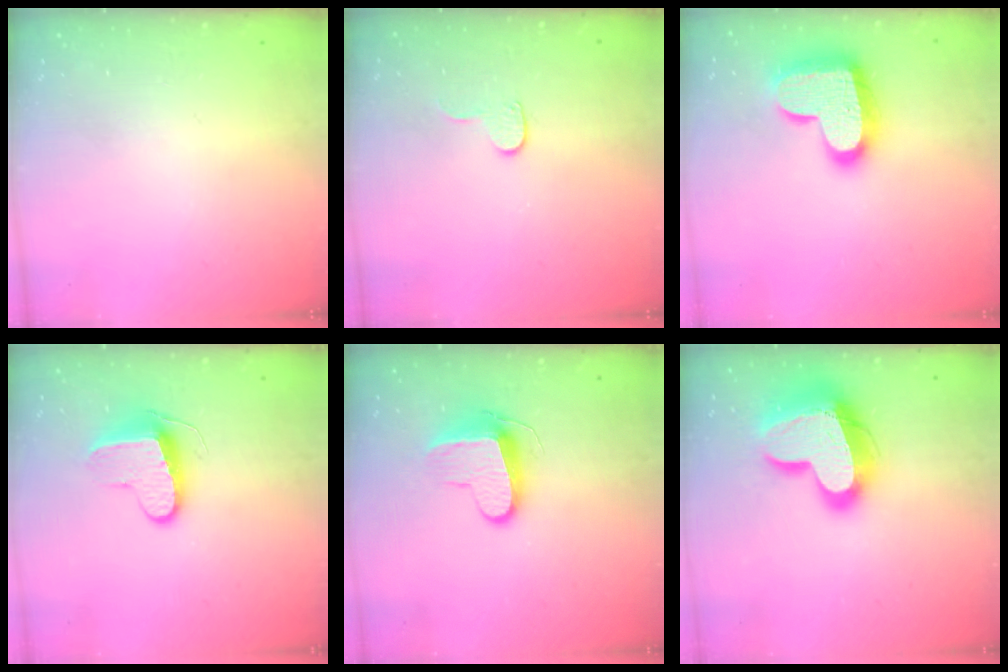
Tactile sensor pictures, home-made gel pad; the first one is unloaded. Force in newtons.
{"total": 5.5, "press": 5.5, "slide": 0.5}
{"total": 19.5, "press": 19.5, "slide": 1.4}
{"total": 9.6, "press": 9.6, "slide": 0.2}
{"total": 9.8, "press": 9.8, "slide": 0.1}
{"total": 21.0, "press": 20.9, "slide": 1.9}